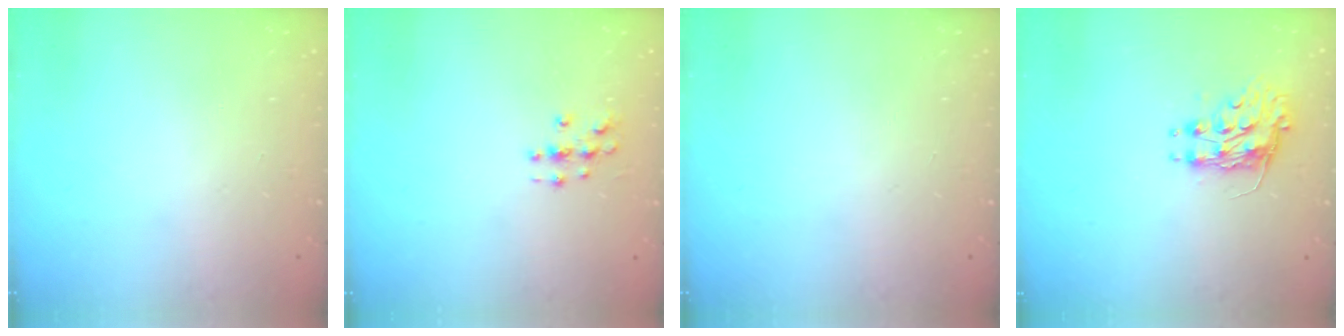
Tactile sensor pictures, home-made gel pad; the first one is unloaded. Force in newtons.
{"total": 3.0, "press": 3.0, "slide": 0.3}
{"total": 0.0}
{"total": 8.3, "press": 8.3, "slide": 0.1}